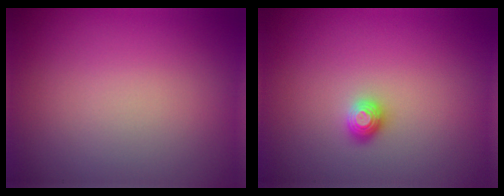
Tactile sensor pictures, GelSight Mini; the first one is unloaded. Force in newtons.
{"total": 1.1, "press": 1.0, "slide": 0.3}